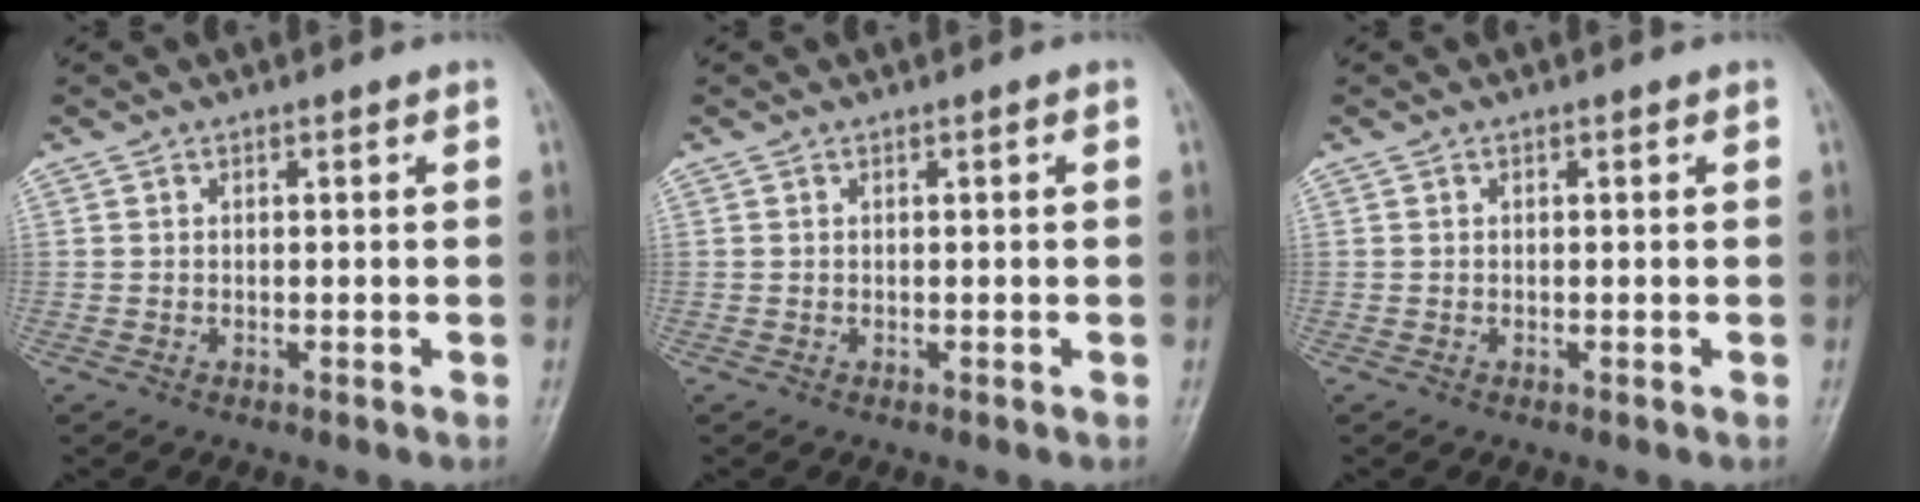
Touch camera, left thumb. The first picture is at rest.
{"total": 0.0}
{"total": 0.0}